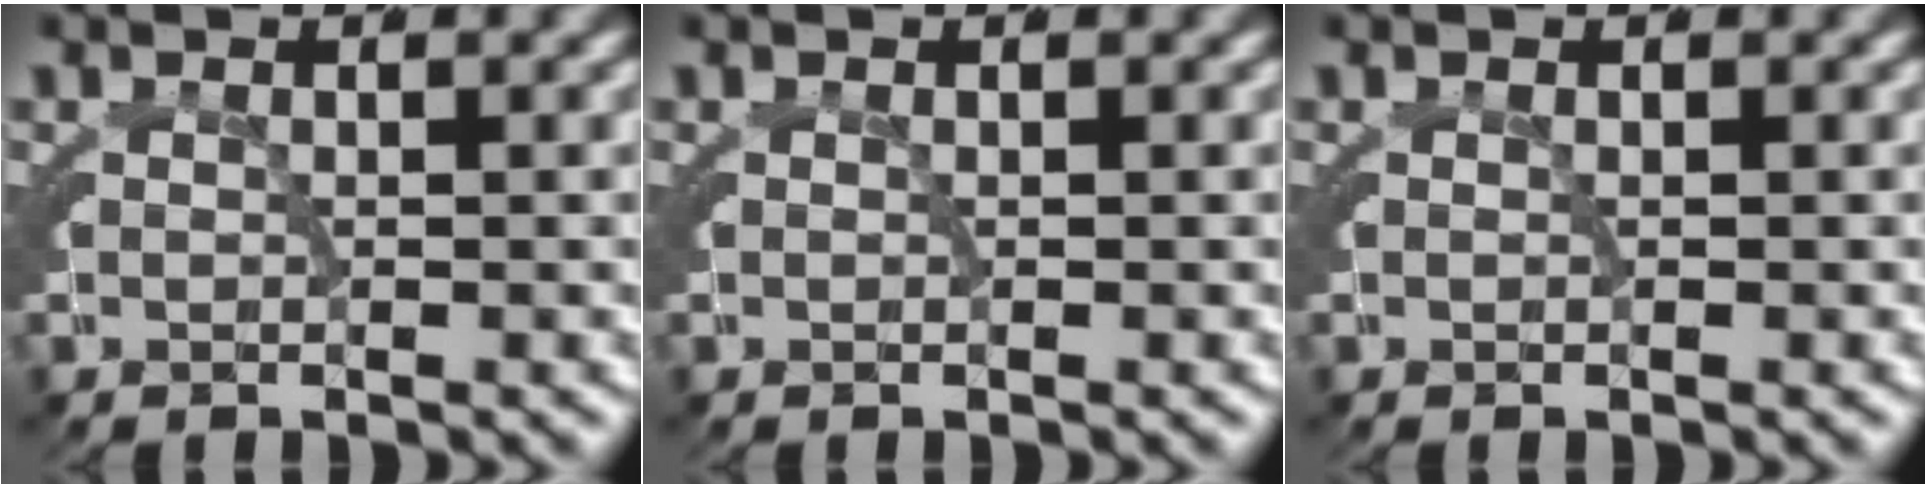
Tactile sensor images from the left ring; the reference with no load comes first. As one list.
[{"total": 0.0}, {"total": 0.0}]